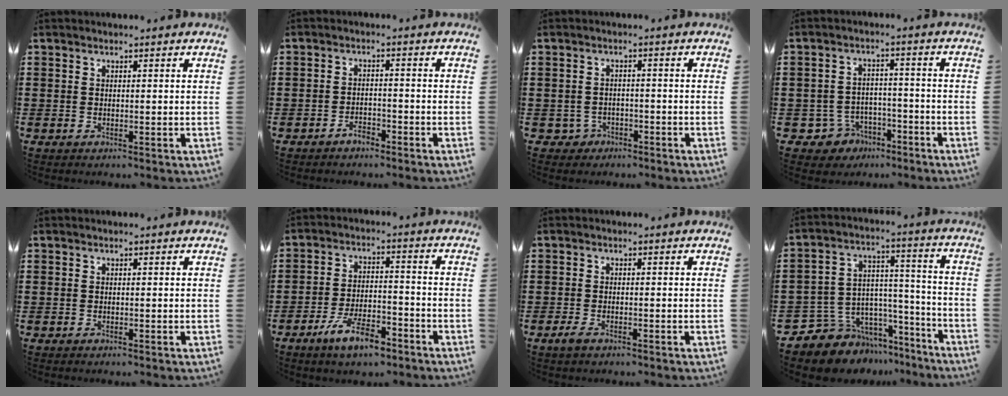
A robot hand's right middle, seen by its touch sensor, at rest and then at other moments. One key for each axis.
{"total": 2.4, "fx": -2.2, "fy": 0.7, "fz": 0.7, "tx": -0.019, "ty": 0.000, "tz": -0.043}
{"total": 2.2, "fx": -1.7, "fy": 1.4, "fz": 0.4, "tx": -0.016, "ty": -0.001, "tz": -0.037}
{"total": 4.7, "fx": -3.6, "fy": 2.9, "fz": 0.8, "tx": -0.038, "ty": 0.007, "tz": -0.073}
{"total": 0.0}
{"total": 8.0, "fx": -5.6, "fy": 2.5, "fz": 5.2, "tx": -0.107, "ty": 0.006, "tz": -0.105}
{"total": 1.7, "fx": -1.0, "fy": 0.6, "fz": 1.2, "tx": -0.038, "ty": -0.007, "tz": -0.024}
{"total": 7.9, "fx": -6.1, "fy": 5.0, "fz": 0.2, "tx": -0.021, "ty": 0.005, "tz": -0.111}